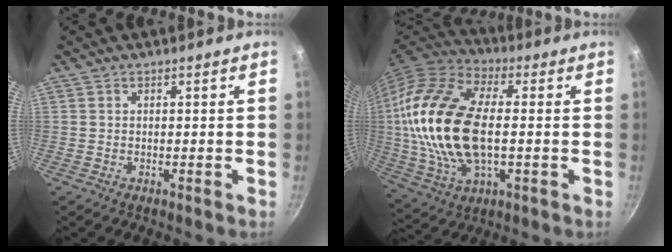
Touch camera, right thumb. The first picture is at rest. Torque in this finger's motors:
{"motor_torque": [-0.82, 2.28, 2.42, -0.35, 0.35]}